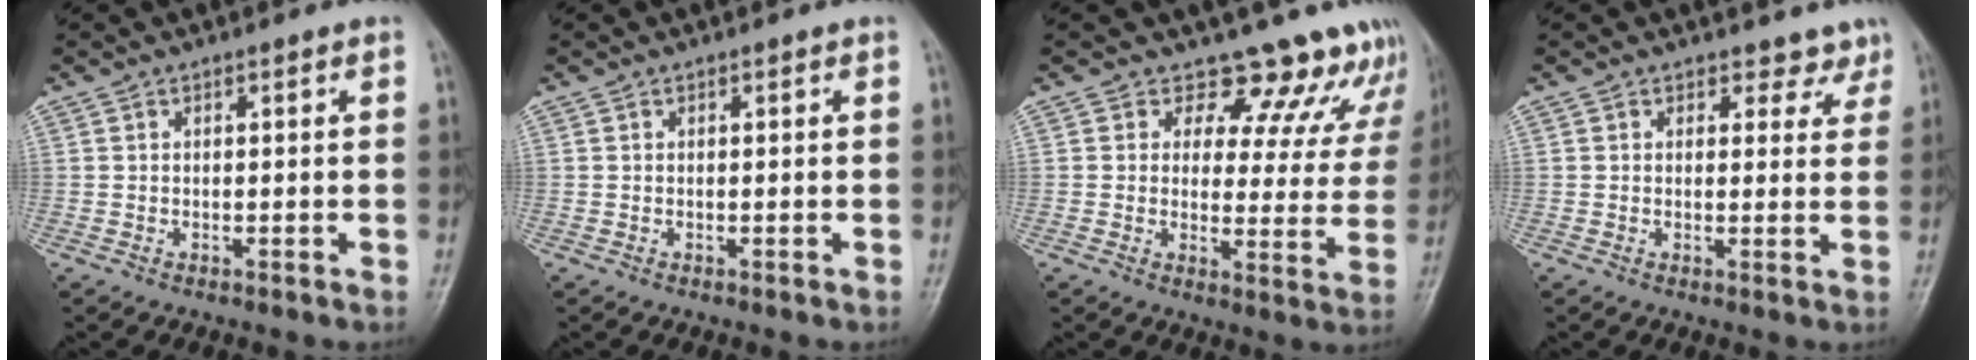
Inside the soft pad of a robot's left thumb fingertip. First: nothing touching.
{"total": 0.0}
{"total": 13.9, "force": [12.6, 5.7, 1.4], "torque": [0.040, -0.090, 0.120]}
{"total": 3.4, "force": [2.8, 2.0, 0.1], "torque": [0.027, -0.019, 0.020]}